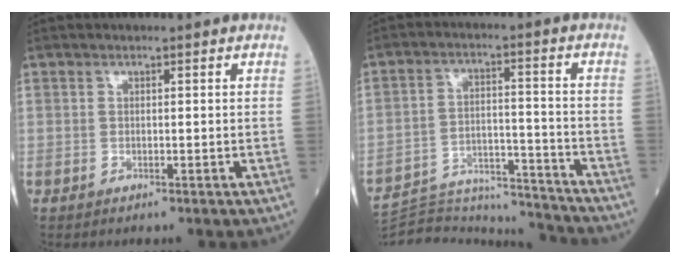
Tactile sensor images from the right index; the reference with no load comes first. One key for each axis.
{"total": 19.4, "fx": -19.0, "fy": 1.6, "fz": 3.6, "tx": -0.090, "ty": 0.012, "tz": -0.280}